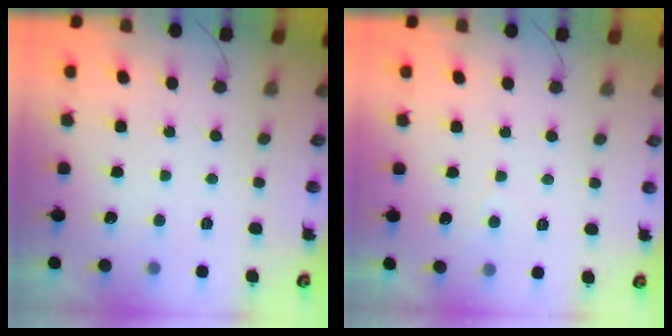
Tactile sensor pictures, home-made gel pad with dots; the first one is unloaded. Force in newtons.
{"total": 1.6, "press": 1.6, "slide": 0.2}